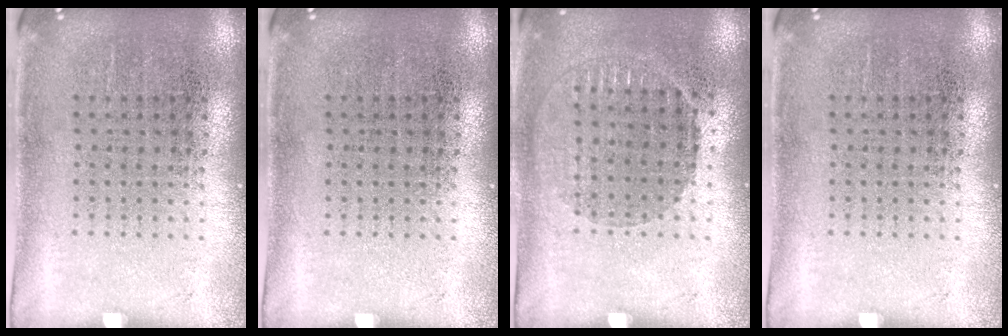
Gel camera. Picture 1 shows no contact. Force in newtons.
{"total": 0.0}
{"total": 0.9, "press": 0.8, "slide": 0.4}
{"total": 0.0}